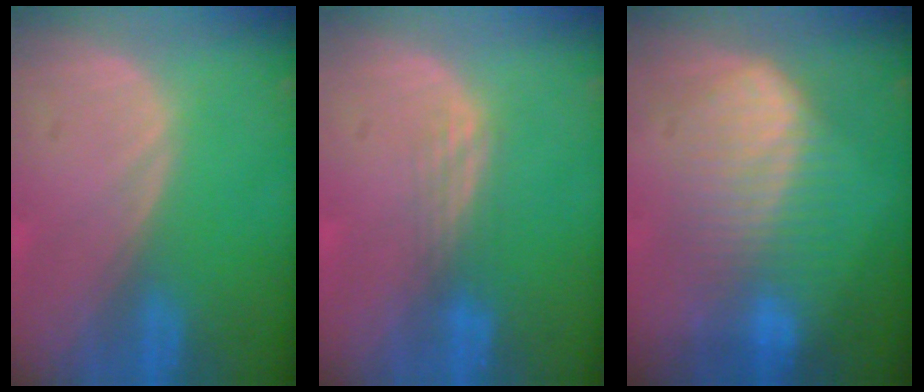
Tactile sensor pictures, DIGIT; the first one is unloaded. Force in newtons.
{"total": 3.0, "press": 2.5, "slide": 1.6}
{"total": 7.5, "press": 7.5, "slide": 0.2}